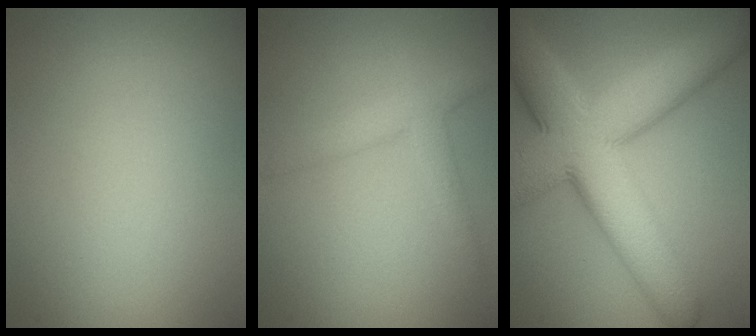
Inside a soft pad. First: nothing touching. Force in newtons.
{"total": 2.4, "press": 2.4, "slide": 0.1}
{"total": 11.8, "press": 11.8, "slide": 0.3}